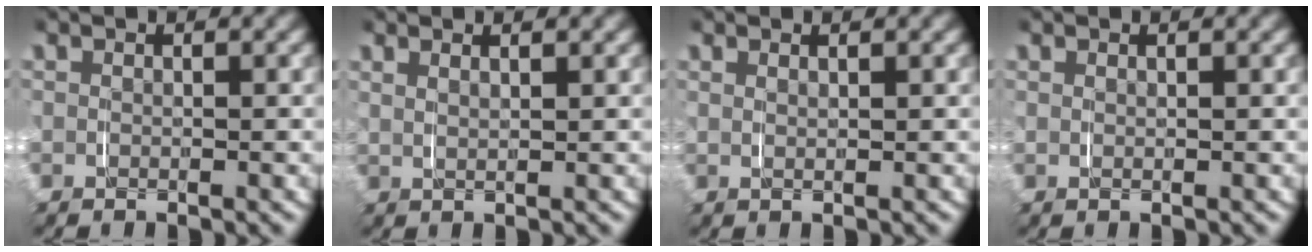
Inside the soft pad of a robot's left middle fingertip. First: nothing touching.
{"total": 1.5, "force": [1.1, 0.1, 1.0], "torque": [-0.020, -0.001, 0.023]}
{"total": 1.0, "force": [0.7, 0.0, 0.6], "torque": [-0.011, -0.001, 0.016]}
{"total": 0.6, "force": [0.5, 0.0, 0.3], "torque": [-0.005, 0.000, 0.010]}